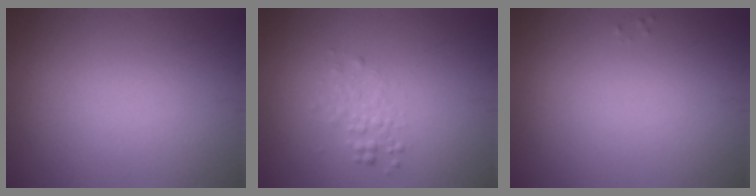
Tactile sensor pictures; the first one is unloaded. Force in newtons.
{"total": 1.4, "press": 1.4, "slide": 0.1}
{"total": 0.0}